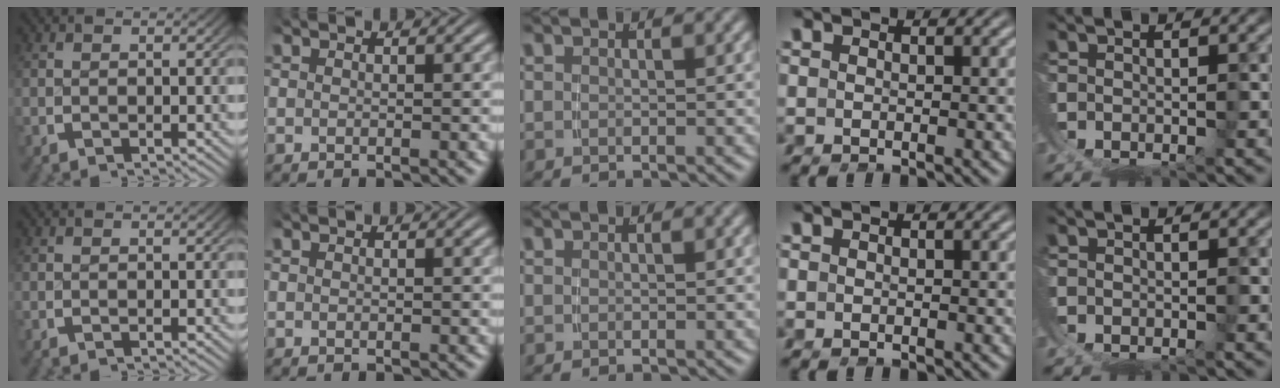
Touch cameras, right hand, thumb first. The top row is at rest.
{}